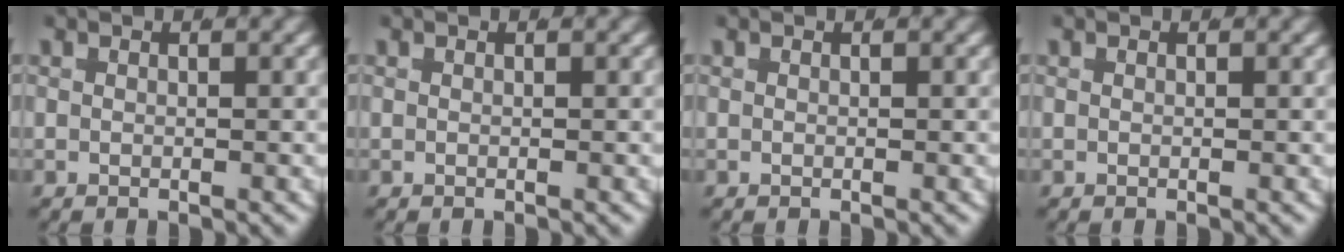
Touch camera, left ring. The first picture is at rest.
{"total": 0.0}
{"total": 0.0}
{"total": 0.0}